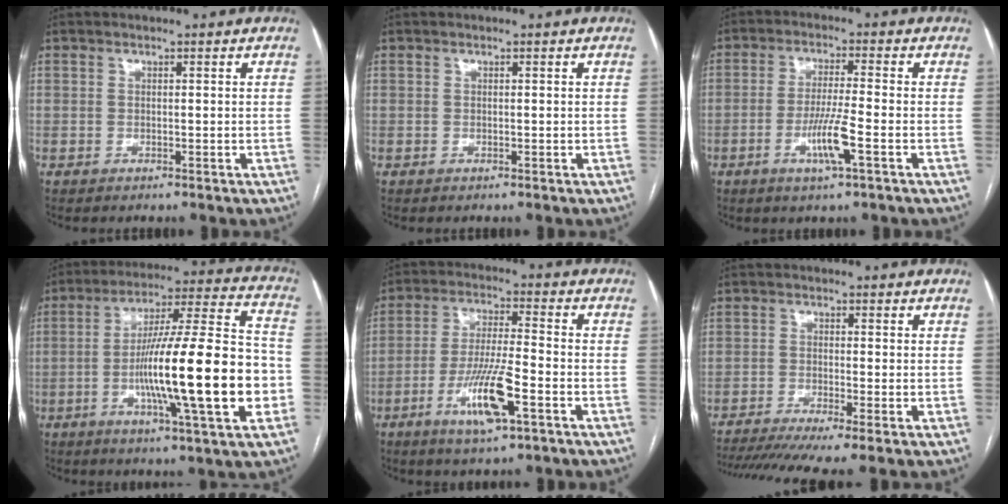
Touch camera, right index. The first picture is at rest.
{"total": 0.0}
{"total": 6.4, "force": [-2.4, -0.2, 6.0], "torque": [-0.114, -0.009, -0.043]}
{"total": 22.7, "force": [-4.9, 1.3, 22.1], "torque": [-0.337, 0.002, -0.076]}
{"total": 10.5, "force": [-4.6, 1.2, 9.4], "torque": [-0.183, -0.010, -0.079]}
{"total": 11.1, "force": [-8.4, 0.3, 7.2], "torque": [-0.113, -0.016, -0.135]}